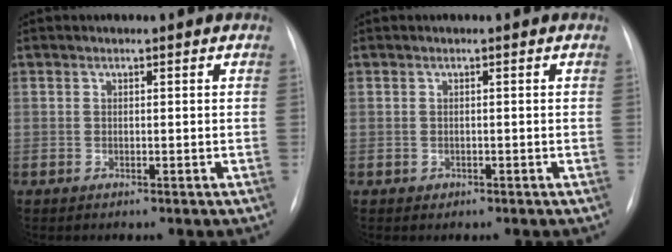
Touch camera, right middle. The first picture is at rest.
{"total": 0.6, "force": [-0.2, 0.5, 0.0], "torque": [-0.005, 0.002, -0.003]}